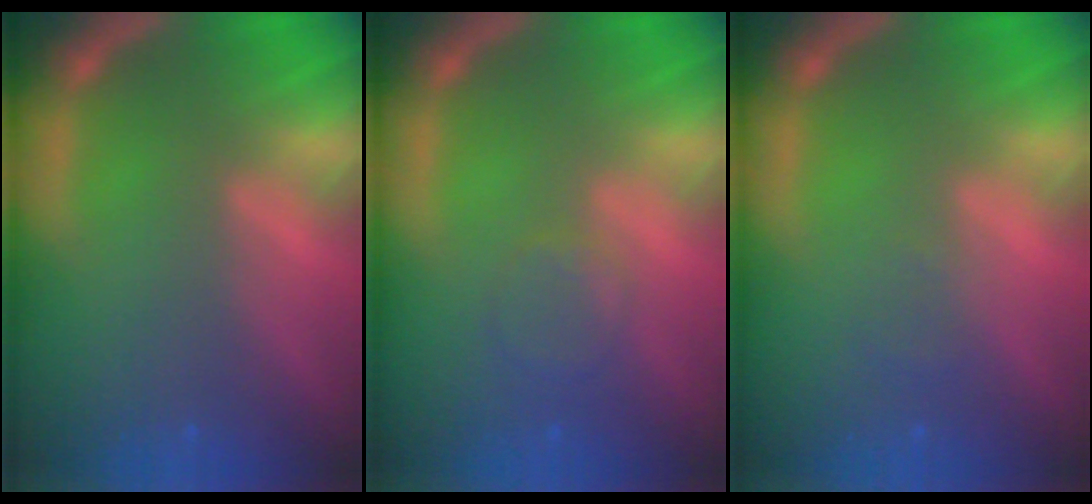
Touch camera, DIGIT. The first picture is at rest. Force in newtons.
{"total": 2.4}
{"total": 0.9}